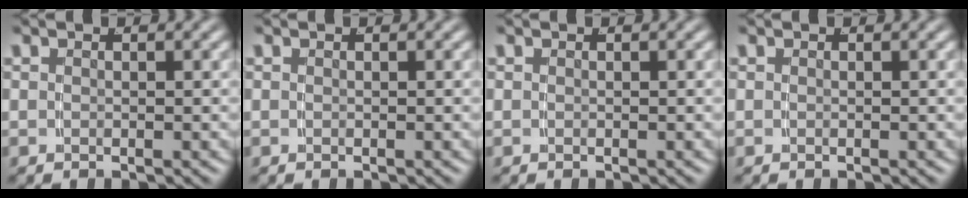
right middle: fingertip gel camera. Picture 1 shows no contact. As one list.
[{"total": 0.0}, {"total": 0.0}, {"total": 0.0}]